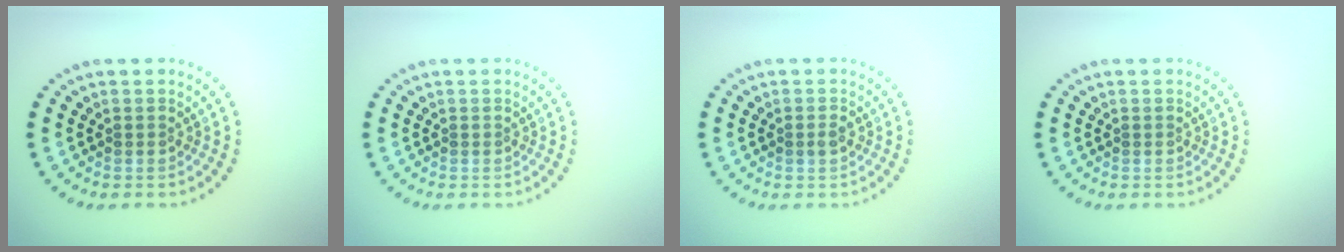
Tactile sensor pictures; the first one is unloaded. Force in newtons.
{"total": 0.0}
{"total": 0.9, "press": 0.9, "slide": 0.0}
{"total": 0.0}